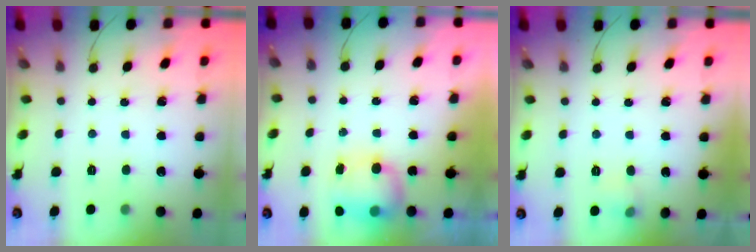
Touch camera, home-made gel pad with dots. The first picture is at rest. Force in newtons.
{"total": 7.9, "press": 7.6, "slide": 2.3}
{"total": 5.1, "press": 4.8, "slide": 1.6}